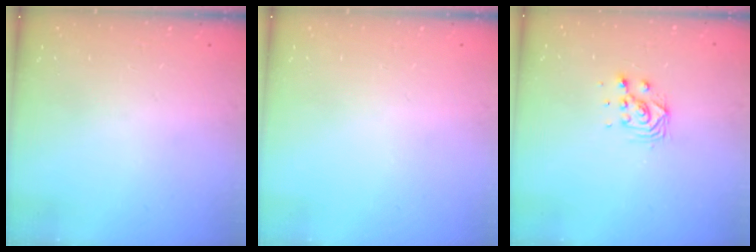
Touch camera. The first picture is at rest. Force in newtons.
{"total": 0.0}
{"total": 6.2, "press": 6.2, "slide": 0.2}